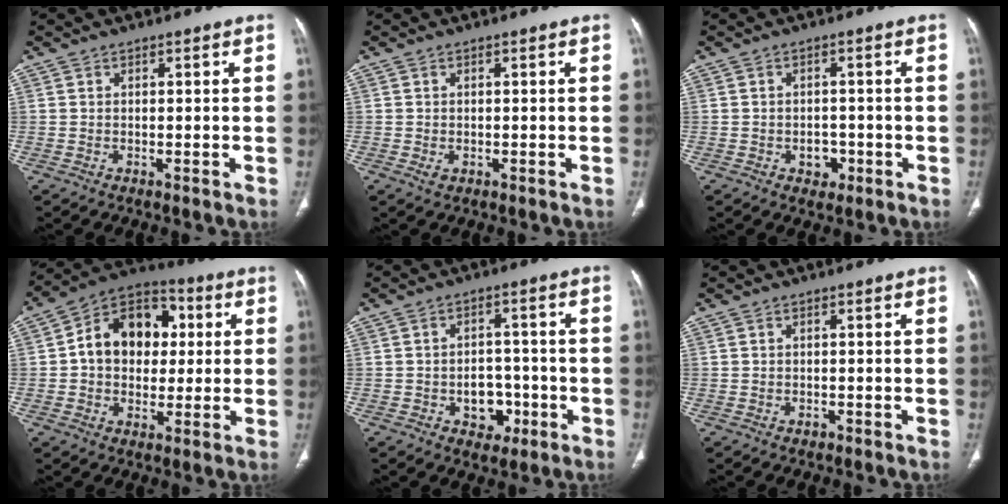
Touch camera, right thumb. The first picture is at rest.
{"total": 1.1, "force": [-0.3, 0.8, 0.7], "torque": [-0.014, 0.002, 0.000]}
{"total": 3.1, "force": [-1.2, 2.4, 1.6], "torque": [-0.006, 0.006, -0.012]}
{"total": 15.1, "force": [2.0, 11.2, 10.0], "torque": [-0.112, 0.021, 0.024]}
{"total": 6.3, "force": [-2.2, 4.8, 3.5], "torque": [-0.018, 0.023, -0.025]}
{"total": 0.6, "force": [-0.4, 0.4, 0.2], "torque": [-0.003, 0.000, -0.005]}